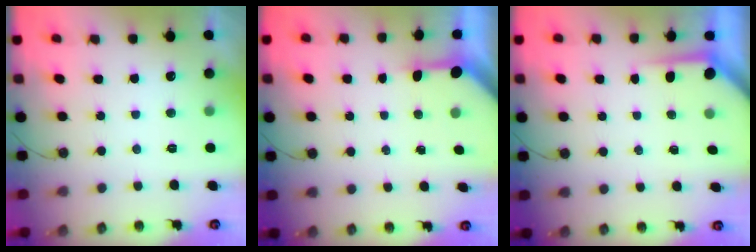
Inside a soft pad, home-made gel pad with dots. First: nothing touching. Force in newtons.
{"total": 3.3, "press": 3.3, "slide": 0.3}
{"total": 3.7, "press": 3.7, "slide": 0.3}